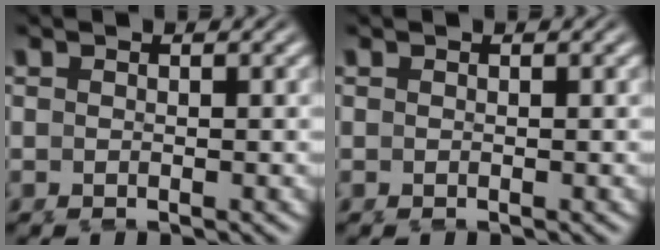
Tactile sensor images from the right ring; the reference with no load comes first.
{"total": 0.0}